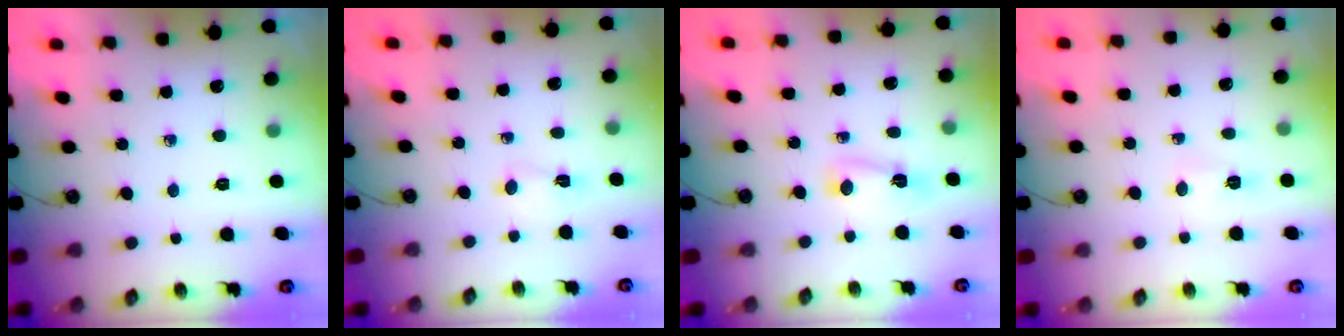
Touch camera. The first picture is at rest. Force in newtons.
{"total": 2.3, "press": 2.2, "slide": 0.7}
{"total": 3.1, "press": 3.1, "slide": 0.5}
{"total": 3.5, "press": 3.4, "slide": 0.4}